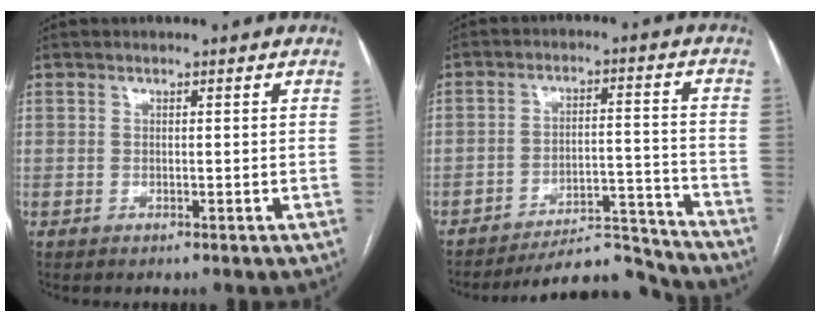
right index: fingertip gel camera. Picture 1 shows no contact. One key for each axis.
{"total": 10.6, "fx": -10.5, "fy": 1.4, "fz": 0.4, "tx": 0.011, "ty": 0.039, "tz": -0.157}